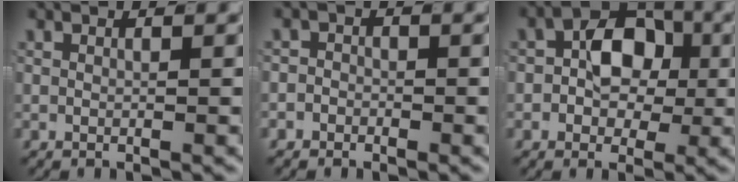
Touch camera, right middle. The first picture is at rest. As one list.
[{"total": 1.5, "force": [-1.2, 0.9, -0.2], "torque": [0.013, -0.006, -0.024]}, {"total": 4.9, "force": [-0.5, 3.5, 3.4], "torque": [-0.048, 0.001, -0.012]}]